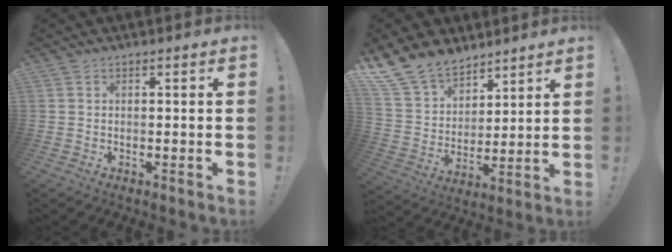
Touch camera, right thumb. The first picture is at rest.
{"total": 14.6, "force": [11.3, 8.5, 3.7], "torque": [-0.082, -0.080, 0.221]}